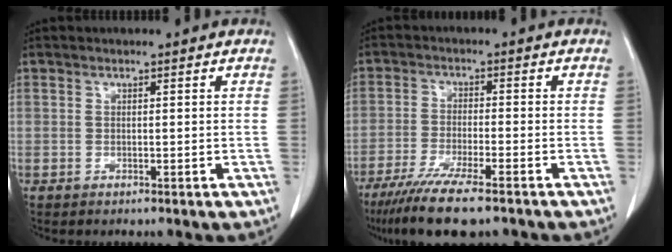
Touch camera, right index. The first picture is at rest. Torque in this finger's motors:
{"motor_torque": [1.13, -1.02, 0.60, 0.16]}